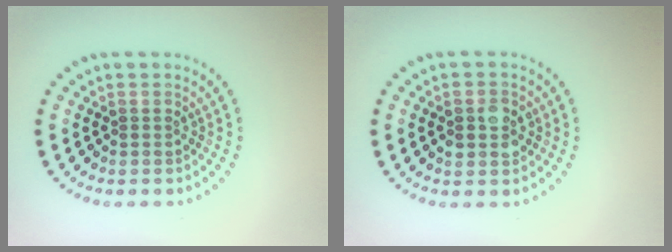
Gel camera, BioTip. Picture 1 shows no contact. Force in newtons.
{"total": 2.7, "press": 2.7, "slide": 0.2}